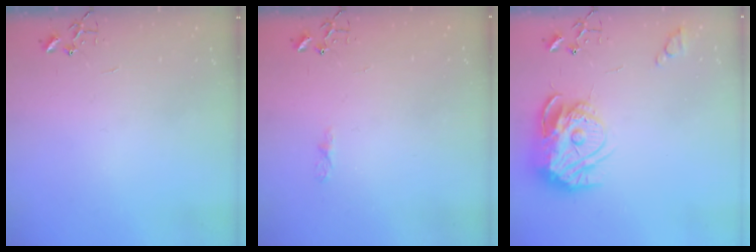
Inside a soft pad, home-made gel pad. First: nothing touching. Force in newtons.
{"total": 3.4, "press": 3.4, "slide": 0.5}
{"total": 16.3, "press": 16.2, "slide": 1.6}